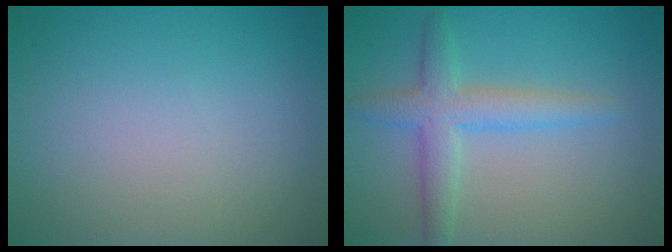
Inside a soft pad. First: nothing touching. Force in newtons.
{"total": 3.7, "press": 3.7, "slide": 0.2}